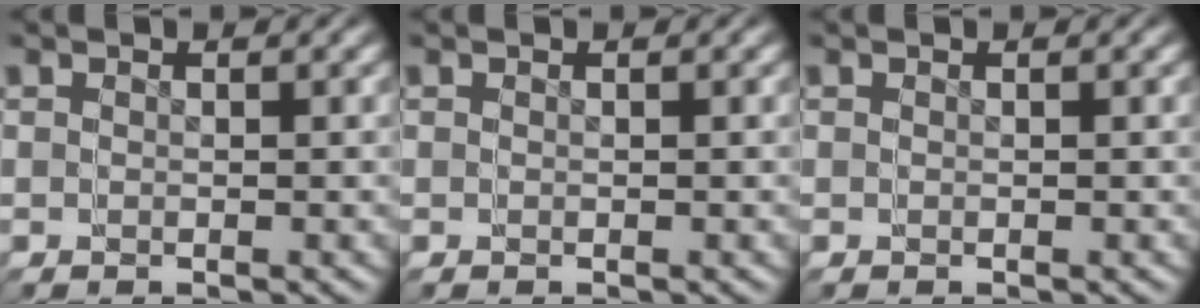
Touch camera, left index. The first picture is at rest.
{"total": 0.0}
{"total": 0.0}